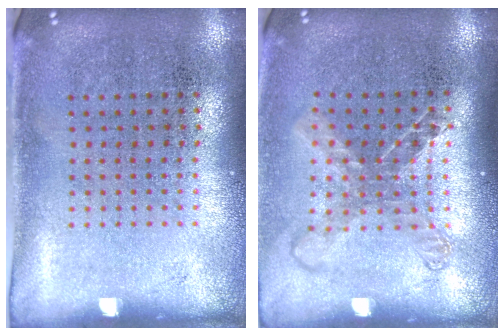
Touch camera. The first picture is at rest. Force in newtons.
{"total": 1.5, "press": 1.3, "slide": 0.9}